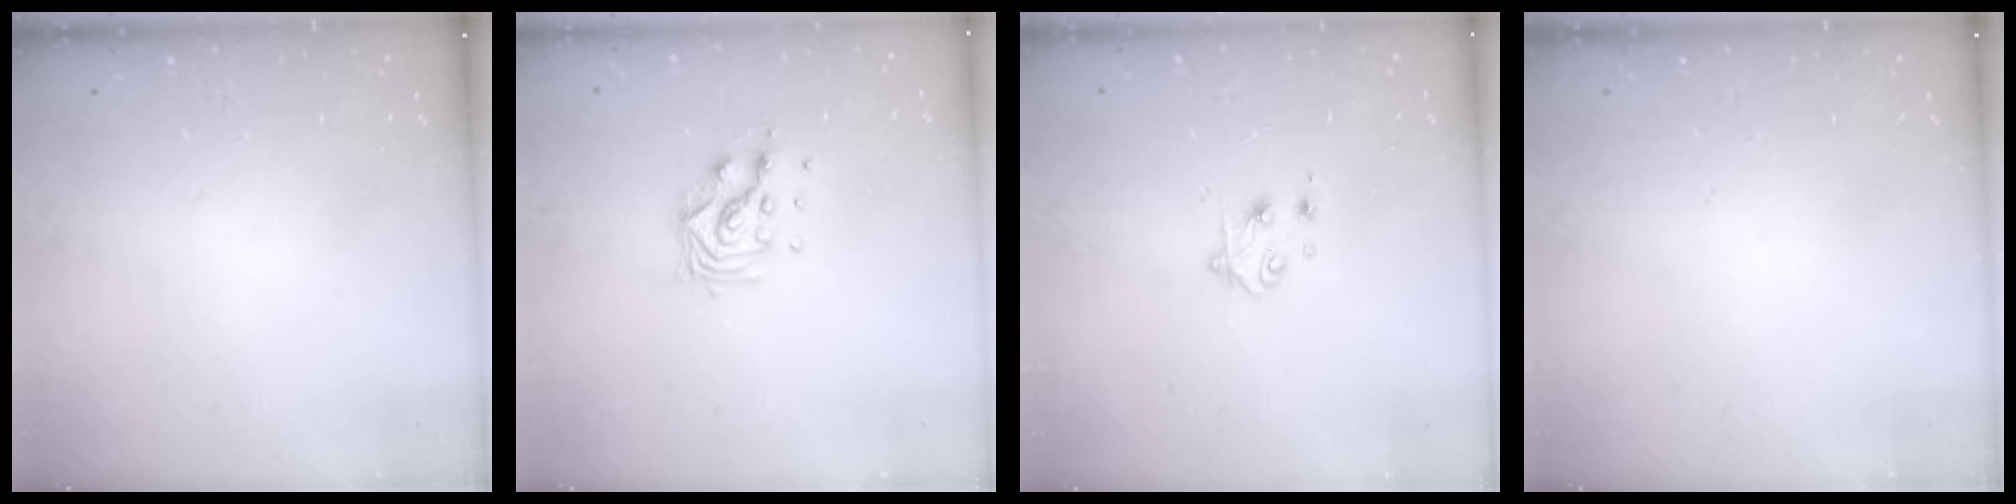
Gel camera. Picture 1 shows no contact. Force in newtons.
{"total": 8.8, "press": 8.7, "slide": 0.9}
{"total": 4.9, "press": 4.8, "slide": 0.7}
{"total": 0.0}